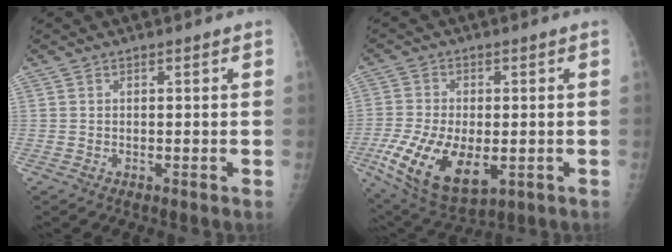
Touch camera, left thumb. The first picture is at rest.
{"total": 16.0, "force": [-4.1, 8.8, 12.7], "torque": [-0.244, -0.012, -0.054]}